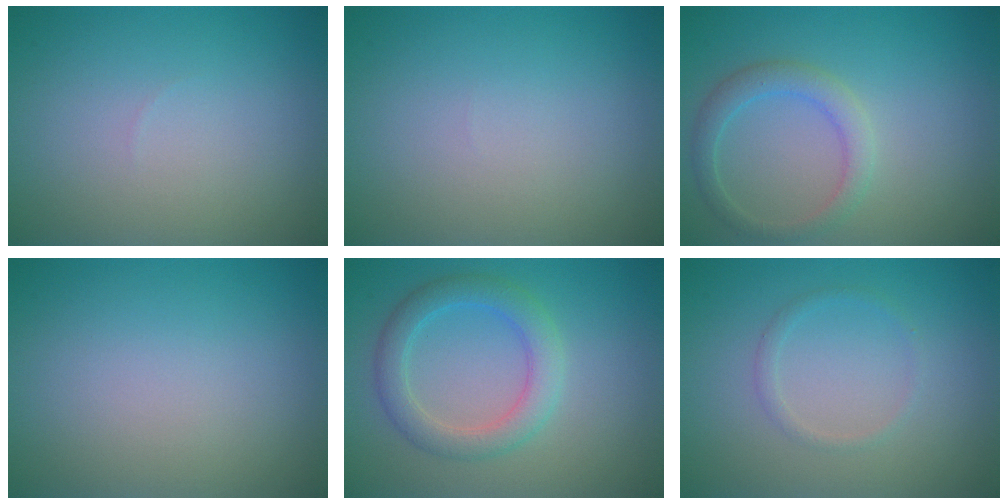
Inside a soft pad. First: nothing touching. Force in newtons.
{"total": 0.0}
{"total": 2.5, "press": 2.5, "slide": 0.0}
{"total": 0.0}
{"total": 3.6, "press": 3.6, "slide": 0.0}
{"total": 1.0, "press": 1.0, "slide": 0.0}